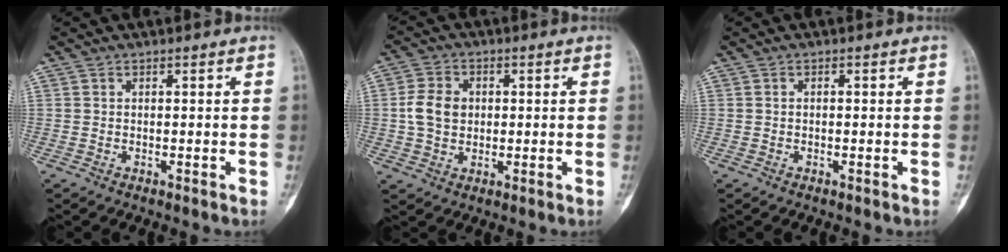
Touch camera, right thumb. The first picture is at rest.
{"total": 6.7, "force": [0.4, 5.3, 4.0], "torque": [-0.063, 0.005, 0.005]}
{"total": 0.0}